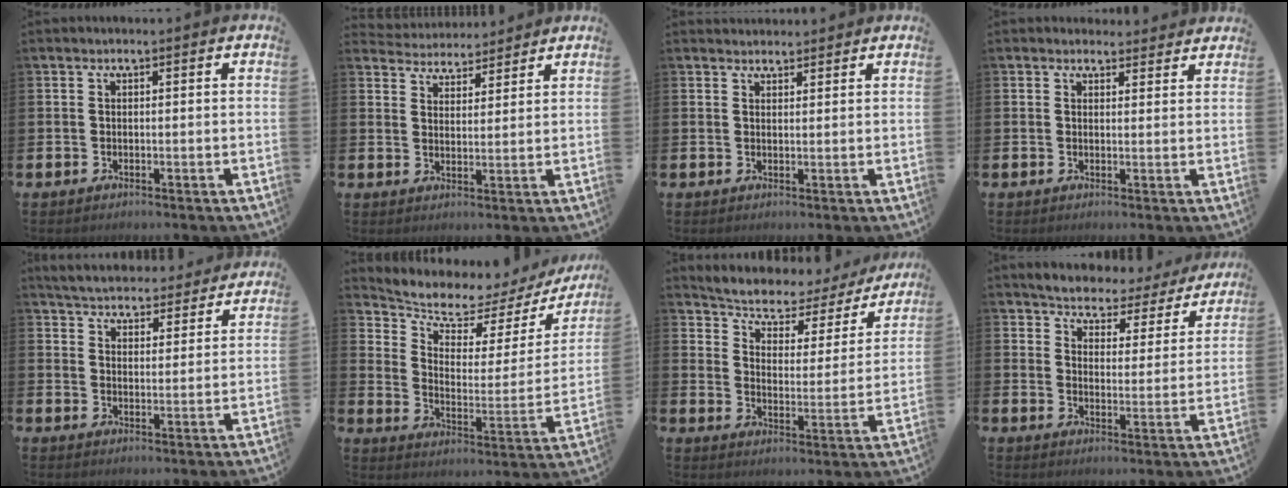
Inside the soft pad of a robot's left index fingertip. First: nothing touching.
{"total": 4.5, "force": [4.3, 1.0, -0.5], "torque": [-0.012, -0.025, 0.079]}
{"total": 2.1, "force": [2.0, 0.7, -0.1], "torque": [0.007, -0.007, 0.036]}
{"total": 2.3, "force": [2.2, 0.8, -0.1], "torque": [0.009, -0.009, 0.038]}
{"total": 5.3, "force": [5.2, 0.9, 0.2], "torque": [-0.025, -0.040, 0.090]}
{"total": 6.3, "force": [5.5, 2.4, 1.8], "torque": [-0.072, -0.040, 0.090]}
{"total": 5.3, "force": [4.5, 2.3, 1.4], "torque": [-0.058, -0.032, 0.071]}
{"total": 4.6, "force": [4.4, 1.1, 0.3], "torque": [-0.028, -0.040, 0.070]}